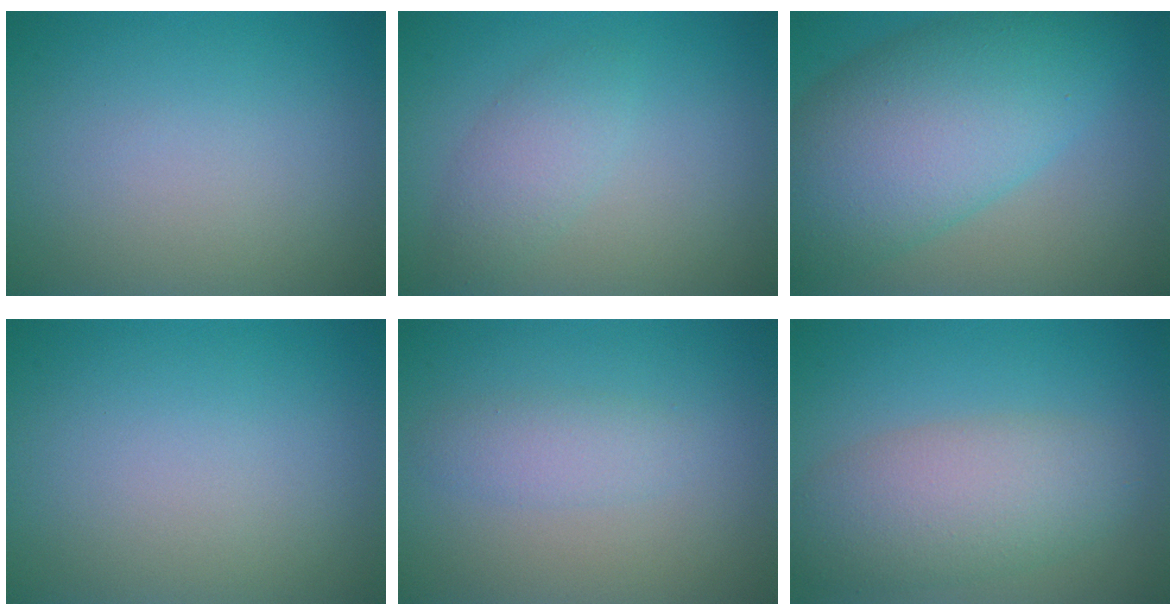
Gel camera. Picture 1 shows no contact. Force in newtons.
{"total": 2.5, "press": 2.5, "slide": 0.1}
{"total": 11.1, "press": 11.1, "slide": 0.2}
{"total": 0.0}
{"total": 1.8, "press": 1.8, "slide": 0.1}
{"total": 5.8, "press": 5.7, "slide": 0.4}